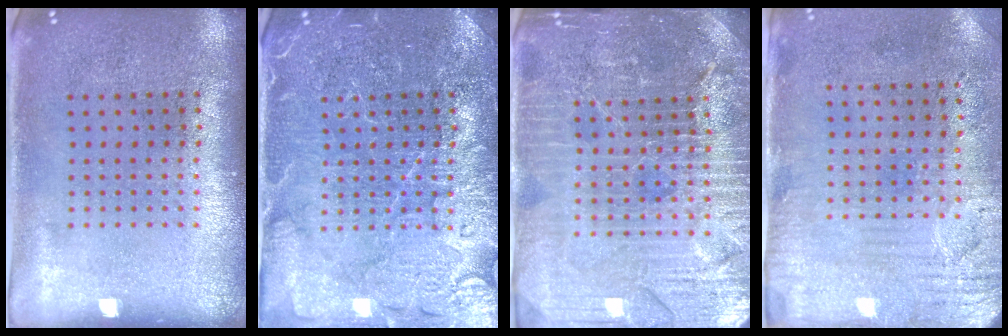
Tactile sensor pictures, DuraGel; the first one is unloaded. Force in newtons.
{"total": 4.4, "press": 4.3, "slide": 1.0}
{"total": 5.0, "press": 4.6, "slide": 1.9}
{"total": 3.2, "press": 2.6, "slide": 1.9}